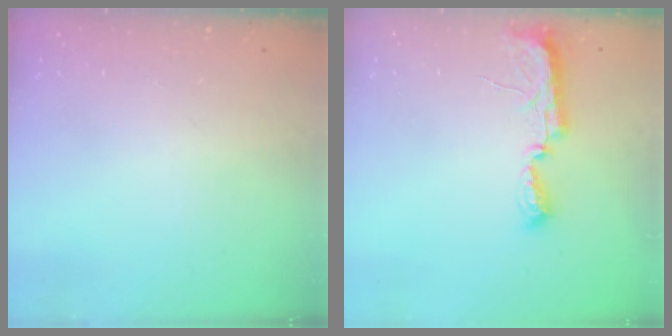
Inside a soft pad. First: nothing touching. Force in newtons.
{"total": 9.8, "press": 8.9, "slide": 4.2}